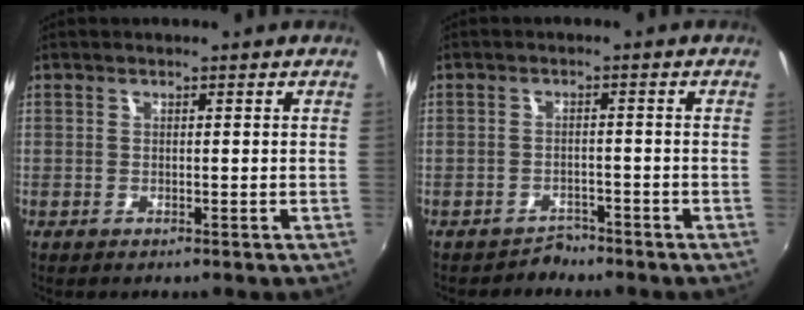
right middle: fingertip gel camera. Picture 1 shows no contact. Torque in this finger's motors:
{"motor_torque": [-0.09, -0.20, -0.04, -0.02]}